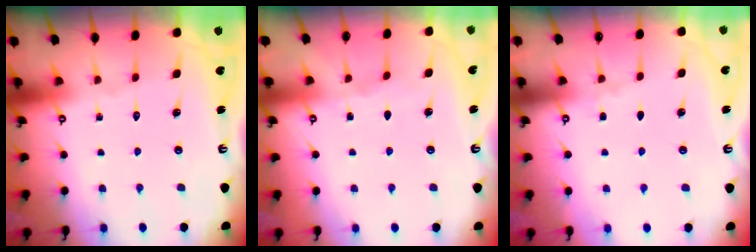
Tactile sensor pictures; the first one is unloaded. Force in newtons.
{"total": 2.7, "press": 2.7, "slide": 0.4}
{"total": 2.8, "press": 2.8, "slide": 0.5}